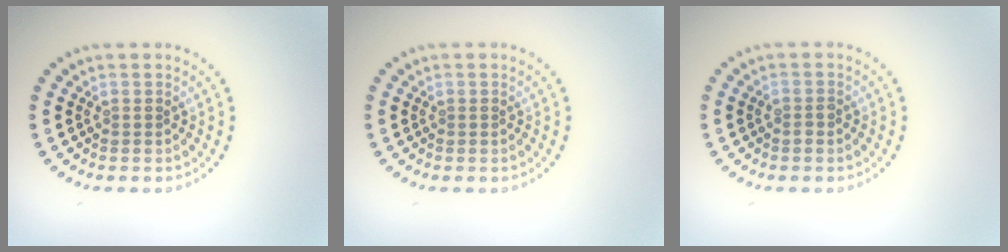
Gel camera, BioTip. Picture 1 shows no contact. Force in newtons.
{"total": 0.0}
{"total": 0.8, "press": 0.7, "slide": 0.3}